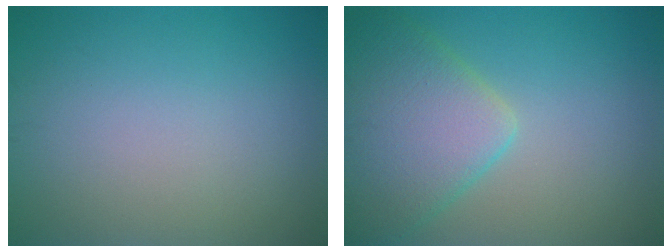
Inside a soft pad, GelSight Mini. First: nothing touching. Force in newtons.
{"total": 6.7, "press": 6.7, "slide": 0.3}